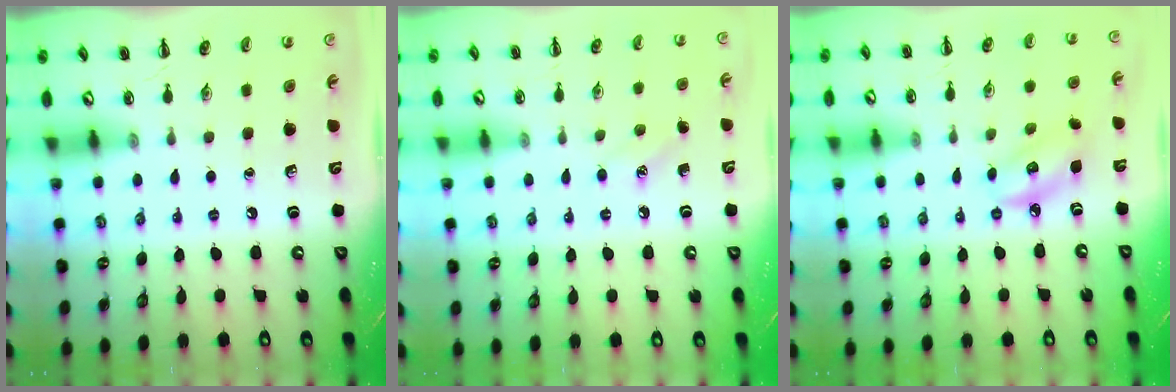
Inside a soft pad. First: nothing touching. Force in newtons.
{"total": 6.6, "press": 6.4, "slide": 1.8}
{"total": 5.5, "press": 5.4, "slide": 1.0}